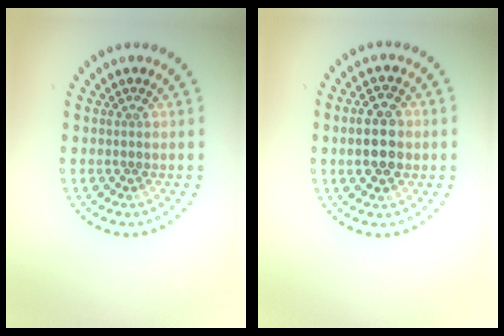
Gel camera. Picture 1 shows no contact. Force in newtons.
{"total": 4.5, "press": 4.5, "slide": 0.4}